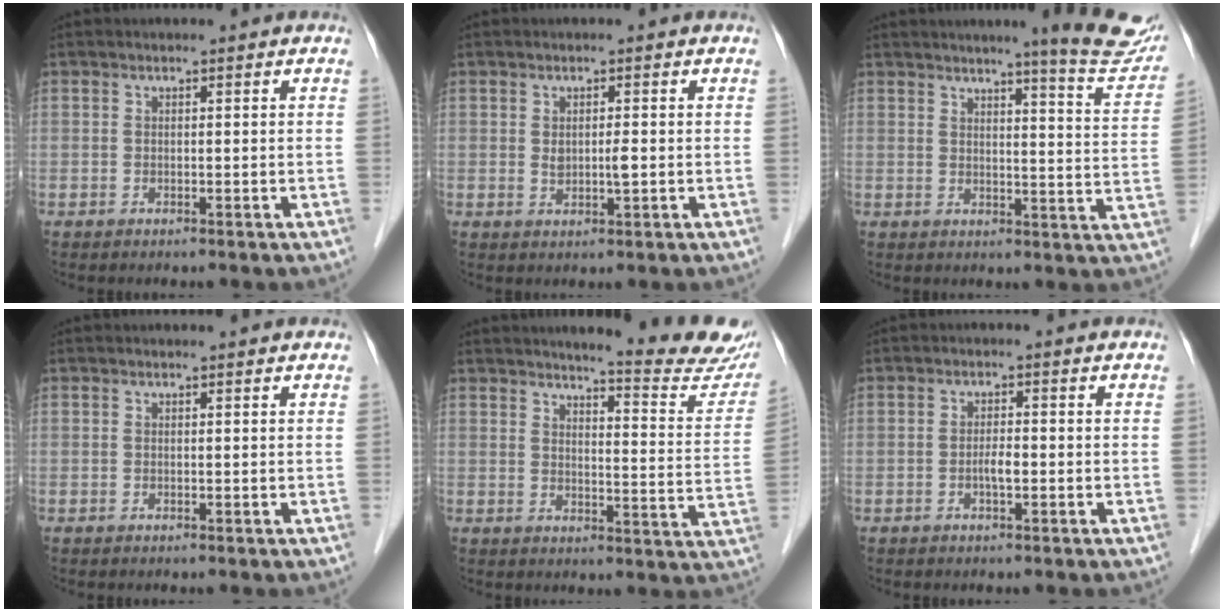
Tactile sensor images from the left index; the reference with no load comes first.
{"total": 2.1, "force": [0.0, 0.6, 2.0], "torque": [-0.036, -0.003, 0.004]}
{"total": 11.4, "force": [9.7, 0.2, 6.0], "torque": [-0.060, -0.026, 0.097]}
{"total": 0.6, "force": [0.6, 0.0, 0.1], "torque": [-0.007, 0.001, 0.003]}
{"total": 15.0, "force": [14.1, 0.1, 5.3], "torque": [-0.063, -0.082, 0.154]}
{"total": 1.8, "force": [-0.6, 0.4, 1.7], "torque": [-0.030, 0.001, -0.013]}